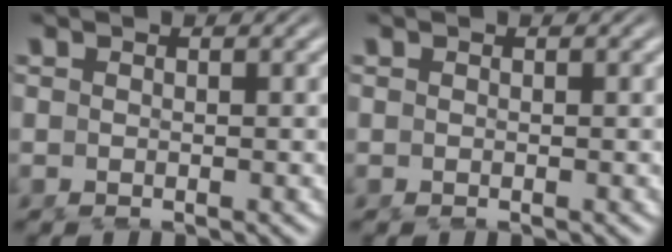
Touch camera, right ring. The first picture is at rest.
{"total": 0.0}